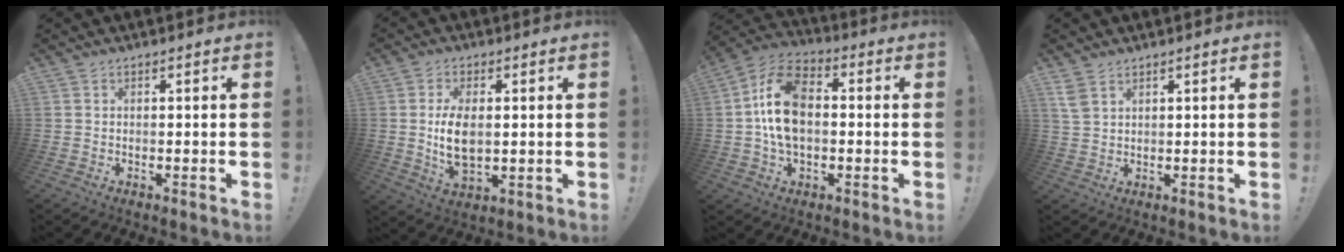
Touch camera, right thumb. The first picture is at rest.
{"total": 9.0, "force": [0.7, 4.9, 7.5], "torque": [-0.125, -0.017, 0.009]}
{"total": 15.0, "force": [0.4, 10.0, 11.2], "torque": [-0.198, 0.012, 0.007]}
{"total": 4.2, "force": [2.6, 2.3, 2.3], "torque": [-0.041, -0.010, 0.052]}